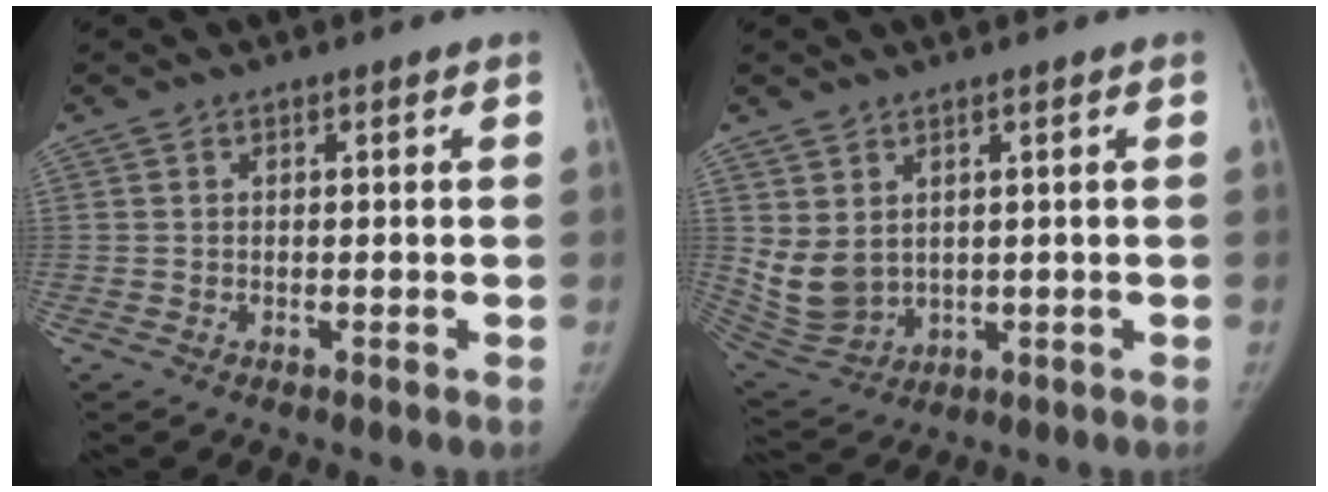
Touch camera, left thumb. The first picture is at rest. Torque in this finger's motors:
{"motor_torque": [0.40, 0.88, 0.69, -1.05, 0.27]}